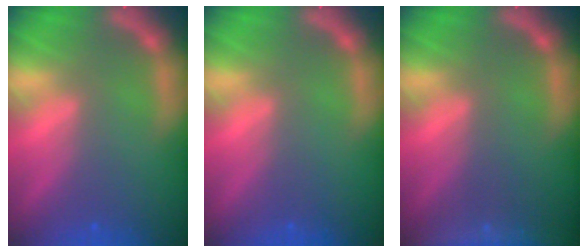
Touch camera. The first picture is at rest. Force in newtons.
{"total": 0.0}
{"total": 10.1}